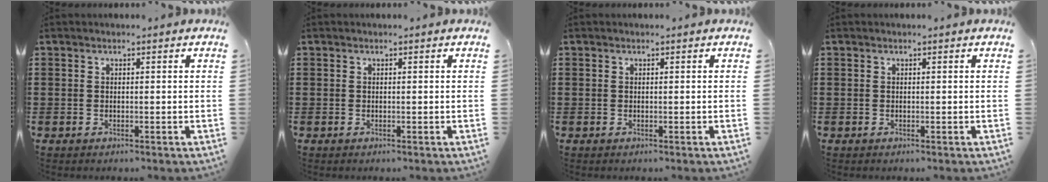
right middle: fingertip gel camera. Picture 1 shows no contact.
{"total": 0.0}
{"total": 0.0}
{"total": 0.0}